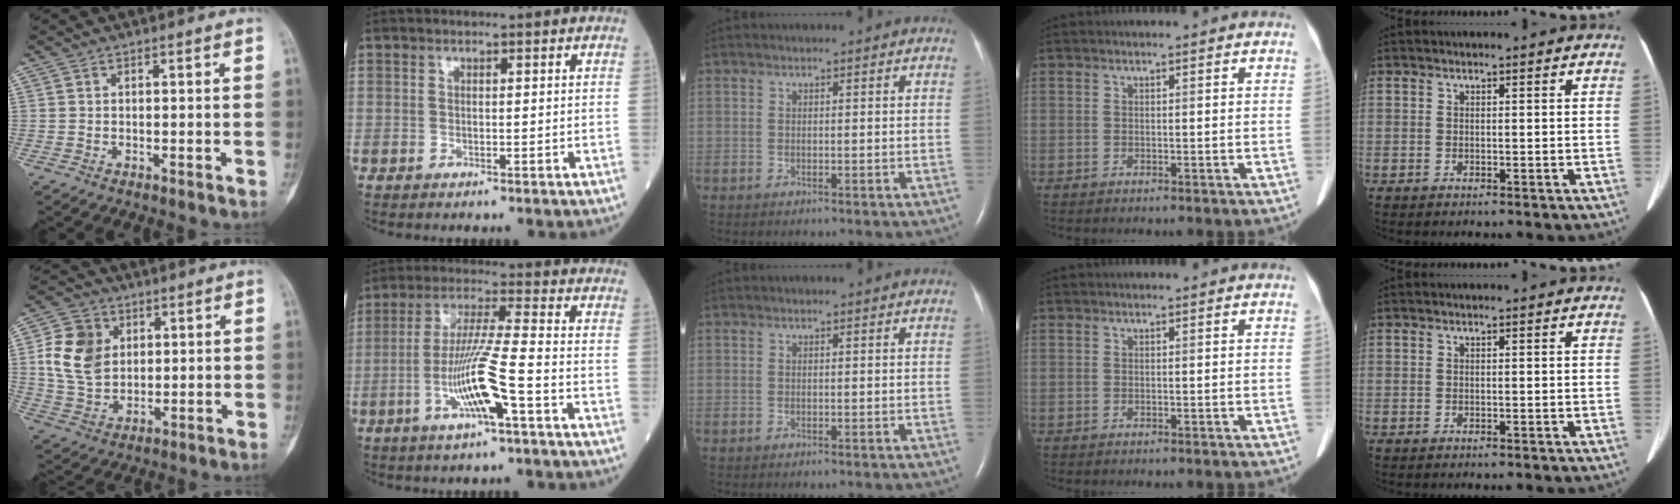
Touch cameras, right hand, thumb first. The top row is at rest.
{"thumb": {"total": 11.4, "force": [2.6, 8.9, 6.6], "torque": [-0.101, -0.002, 0.054]}, "index": {"total": 11.0, "force": [-3.9, -0.1, 10.3], "torque": [-0.202, -0.003, -0.075]}}